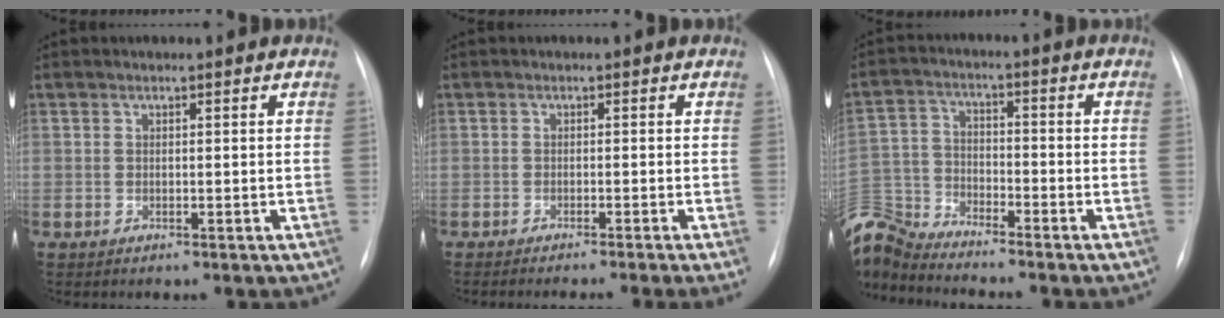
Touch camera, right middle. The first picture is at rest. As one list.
[{"total": 7.0, "force": [-5.8, -1.4, 3.7], "torque": [-0.018, -0.011, -0.079]}, {"total": 11.2, "force": [-11.0, 1.5, 1.4], "torque": [-0.045, 0.021, -0.216]}]